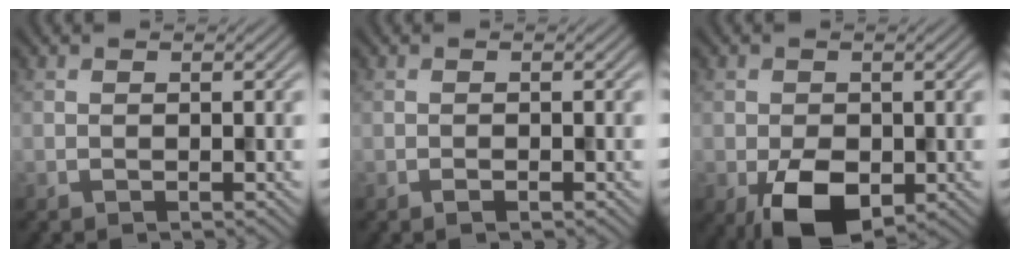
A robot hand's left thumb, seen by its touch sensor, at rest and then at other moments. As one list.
[{"total": 0.7, "force": [-0.4, 0.2, 0.5], "torque": [-0.010, -0.001, -0.007]}, {"total": 6.6, "force": [-2.1, 4.3, 4.5], "torque": [-0.094, -0.022, -0.038]}]